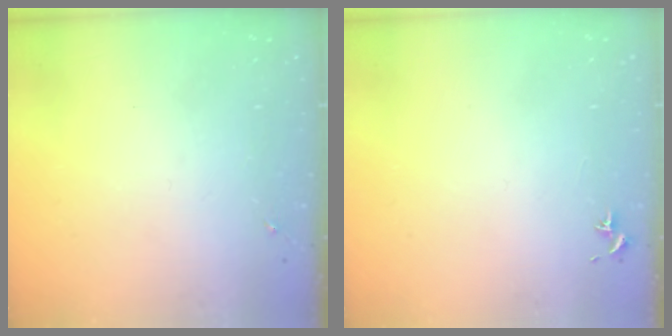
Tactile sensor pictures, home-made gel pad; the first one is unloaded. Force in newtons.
{"total": 0.8, "press": 0.7, "slide": 0.3}